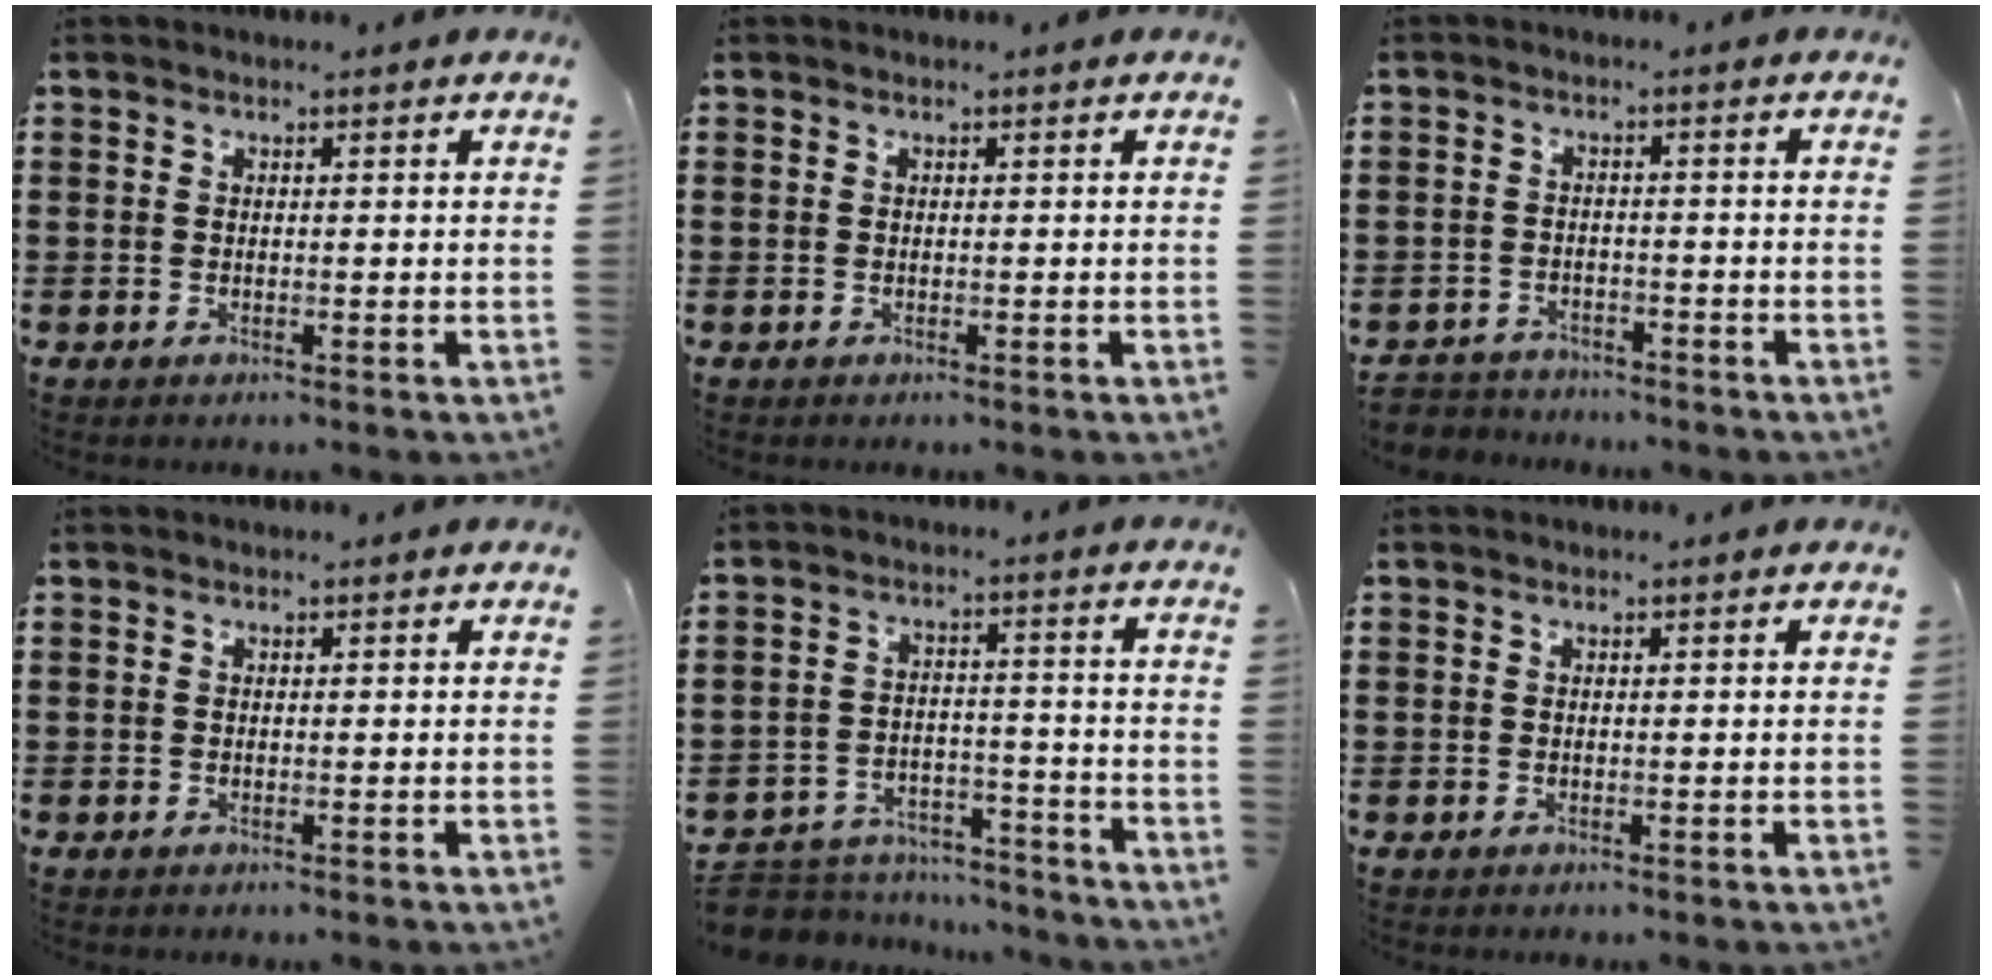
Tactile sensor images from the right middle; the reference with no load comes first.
{"total": 0.0}
{"total": 2.9, "force": [-2.8, 0.6, -0.4], "torque": [-0.002, -0.001, -0.063]}
{"total": 0.0}
{"total": 5.9, "force": [-5.7, 1.3, 0.2], "torque": [-0.017, 0.012, -0.119]}
{"total": 0.0}